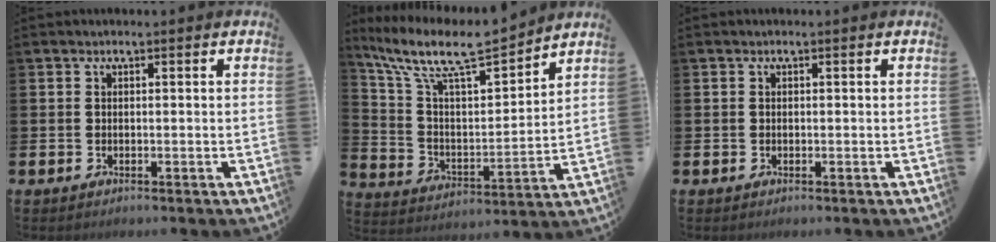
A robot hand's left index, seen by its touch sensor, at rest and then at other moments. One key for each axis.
{"total": 10.9, "fx": 9.2, "fy": 2.5, "fz": 5.2, "tx": -0.138, "ty": -0.059, "tz": 0.157}
{"total": 0.0}